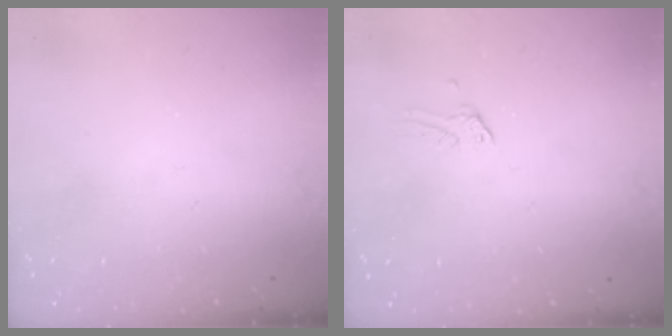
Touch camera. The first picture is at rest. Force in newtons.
{"total": 0.0}